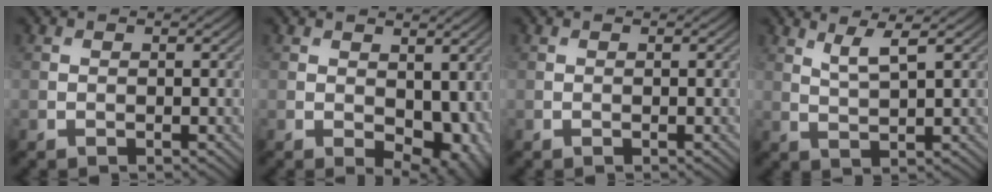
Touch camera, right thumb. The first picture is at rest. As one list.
[{"total": 8.0, "force": [-0.3, 5.1, 6.2], "torque": [-0.081, -0.029, 0.019]}, {"total": 0.0}, {"total": 3.2, "force": [2.0, 0.3, 2.4], "torque": [-0.055, 0.000, 0.046]}]